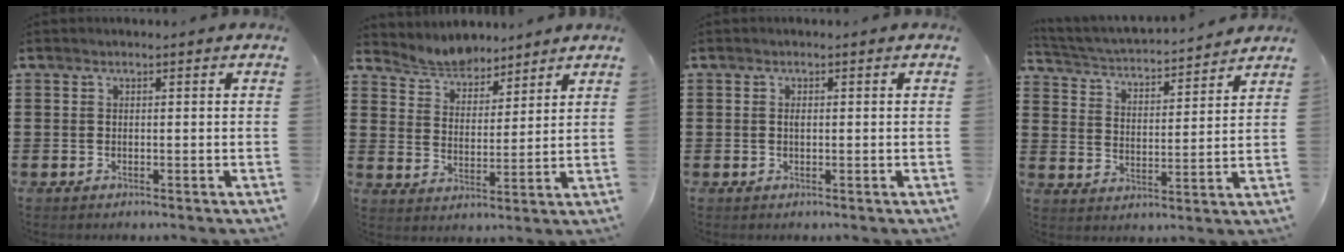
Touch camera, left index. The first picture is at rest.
{"total": 4.9, "force": [4.8, 0.7, -0.3], "torque": [-0.018, -0.022, 0.087]}
{"total": 0.6, "force": [0.1, 0.3, 0.6], "torque": [-0.014, -0.001, 0.002]}
{"total": 3.3, "force": [3.2, 0.0, 0.5], "torque": [-0.030, -0.029, 0.047]}